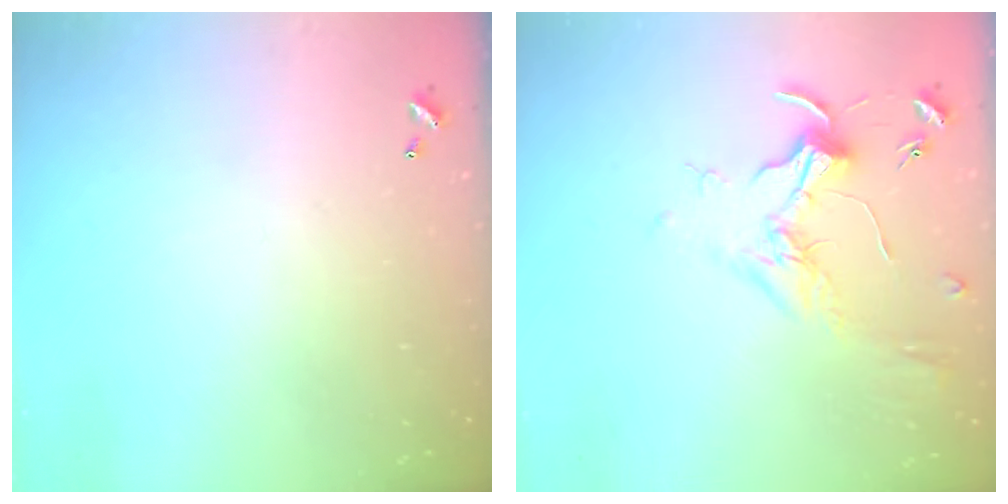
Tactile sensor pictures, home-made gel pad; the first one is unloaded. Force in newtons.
{"total": 1.8, "press": 1.6, "slide": 0.7}